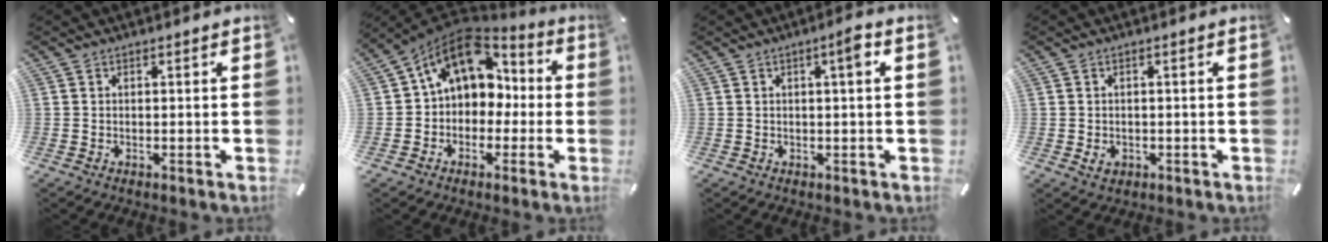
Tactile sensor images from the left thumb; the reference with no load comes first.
{"total": 14.3, "force": [4.9, 10.5, 8.3], "torque": [-0.148, -0.019, 0.091]}
{"total": 3.6, "force": [1.1, 0.3, 3.4], "torque": [-0.051, -0.005, 0.013]}
{"total": 1.7, "force": [-0.3, 1.4, 0.9], "torque": [-0.018, 0.004, -0.007]}